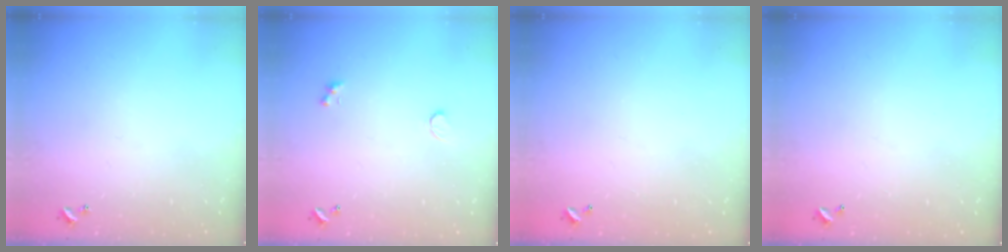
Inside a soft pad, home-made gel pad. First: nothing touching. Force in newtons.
{"total": 0.8, "press": 0.7, "slide": 0.4}
{"total": 2.8, "press": 2.8, "slide": 0.1}
{"total": 2.9, "press": 2.9, "slide": 0.1}